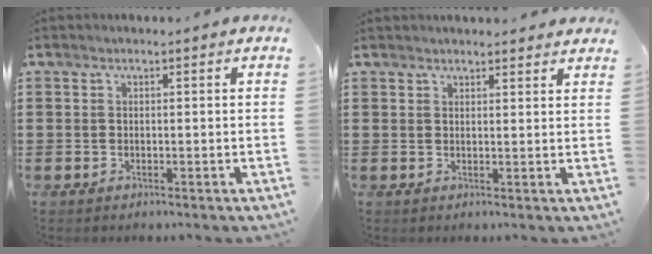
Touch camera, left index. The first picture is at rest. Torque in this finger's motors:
{"motor_torque": [2.14, 0.00, 0.41, 0.06]}